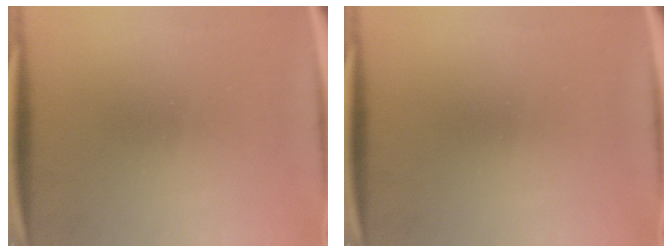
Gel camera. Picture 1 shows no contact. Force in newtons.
{"total": 0.0}